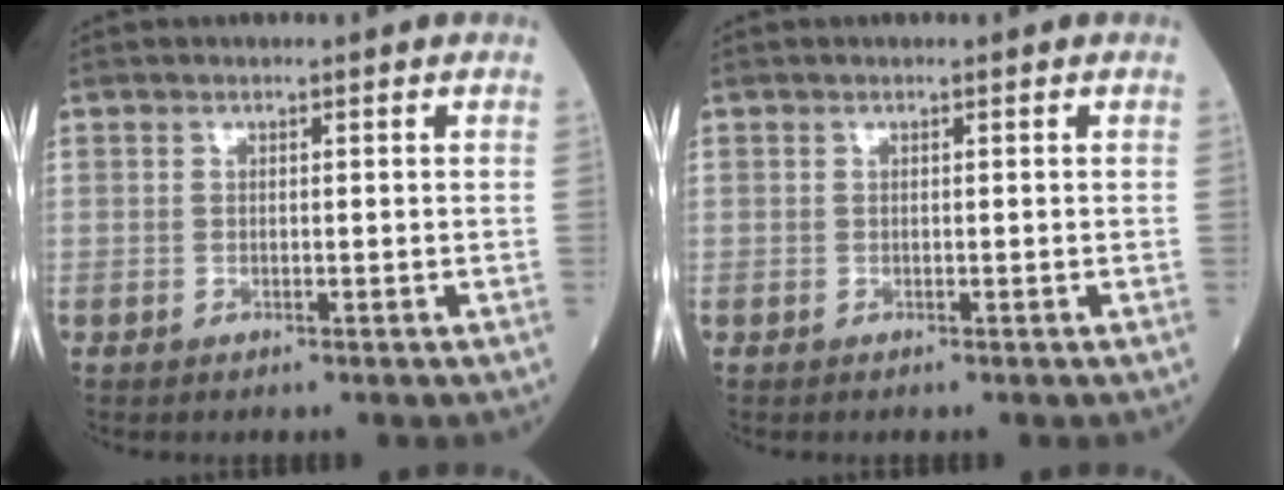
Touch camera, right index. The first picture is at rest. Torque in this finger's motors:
{"motor_torque": [-0.13, 0.02, -0.09, -0.01]}